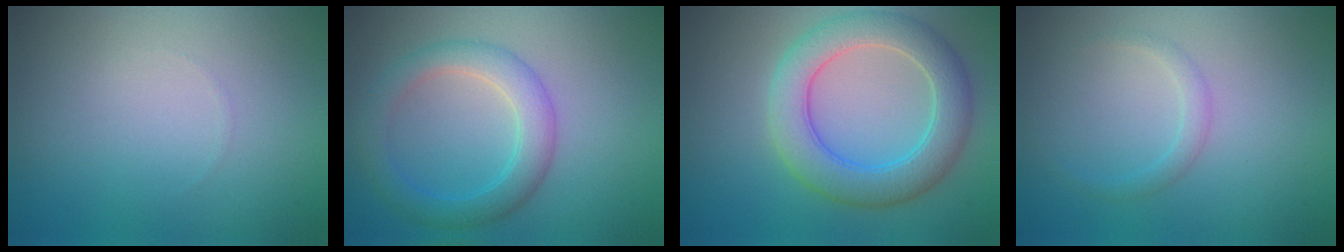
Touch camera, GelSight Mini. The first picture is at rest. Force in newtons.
{"total": 3.9, "press": 3.9, "slide": 0.1}
{"total": 5.9, "press": 5.9, "slide": 0.3}
{"total": 1.2, "press": 1.2, "slide": 0.1}